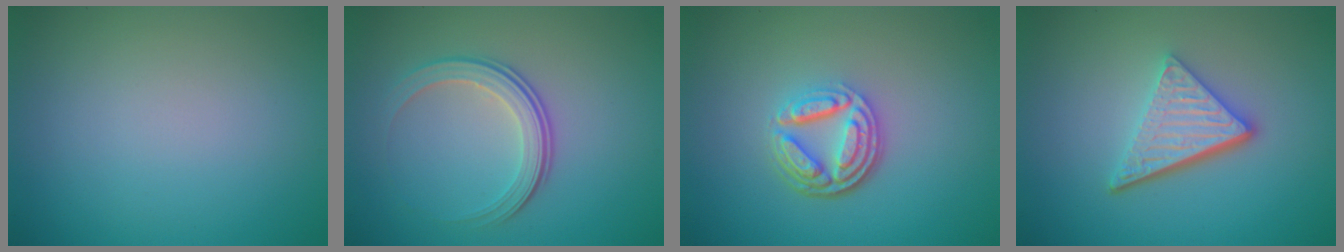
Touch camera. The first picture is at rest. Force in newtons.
{"total": 3.2, "press": 2.6, "slide": 1.9}
{"total": 4.8, "press": 3.5, "slide": 3.2}
{"total": 4.8, "press": 3.4, "slide": 3.4}